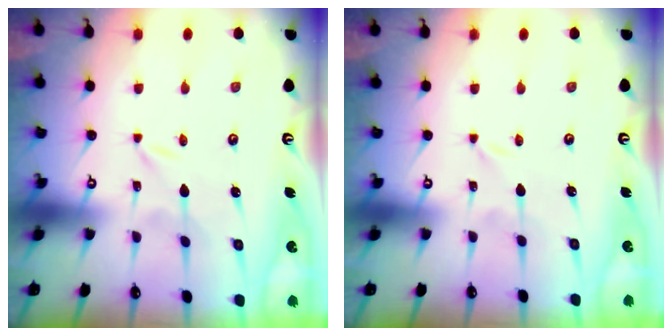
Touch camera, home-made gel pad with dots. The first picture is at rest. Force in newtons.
{"total": 0.0}